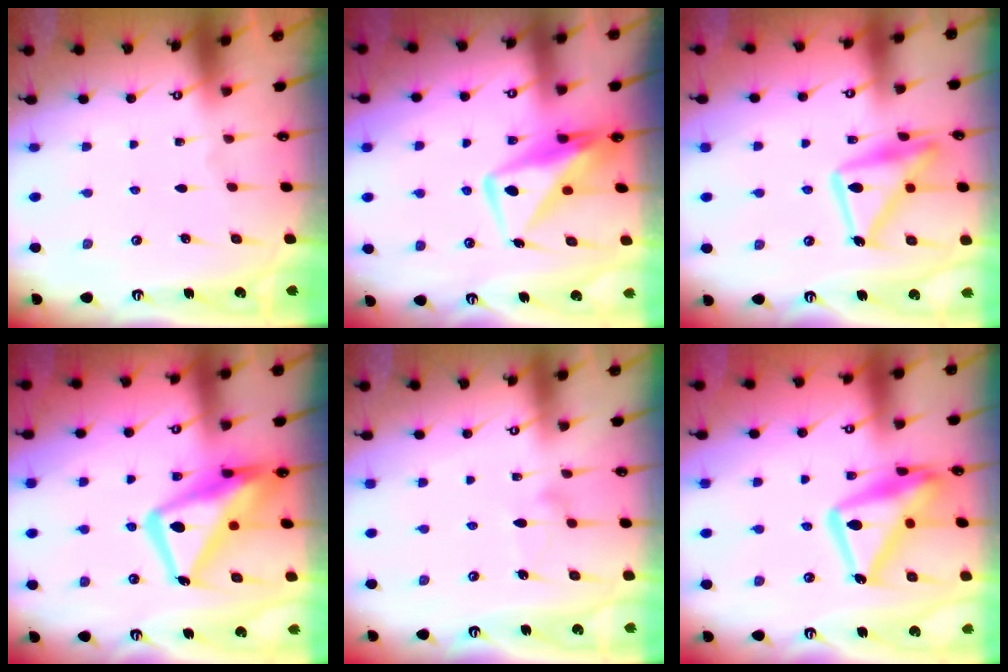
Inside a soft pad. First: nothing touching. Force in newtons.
{"total": 11.1, "press": 11.1, "slide": 1.0}
{"total": 16.7, "press": 16.6, "slide": 1.1}
{"total": 18.3, "press": 18.3, "slide": 1.6}
{"total": 9.4, "press": 9.3, "slide": 0.5}
{"total": 18.6, "press": 18.5, "slide": 1.6}